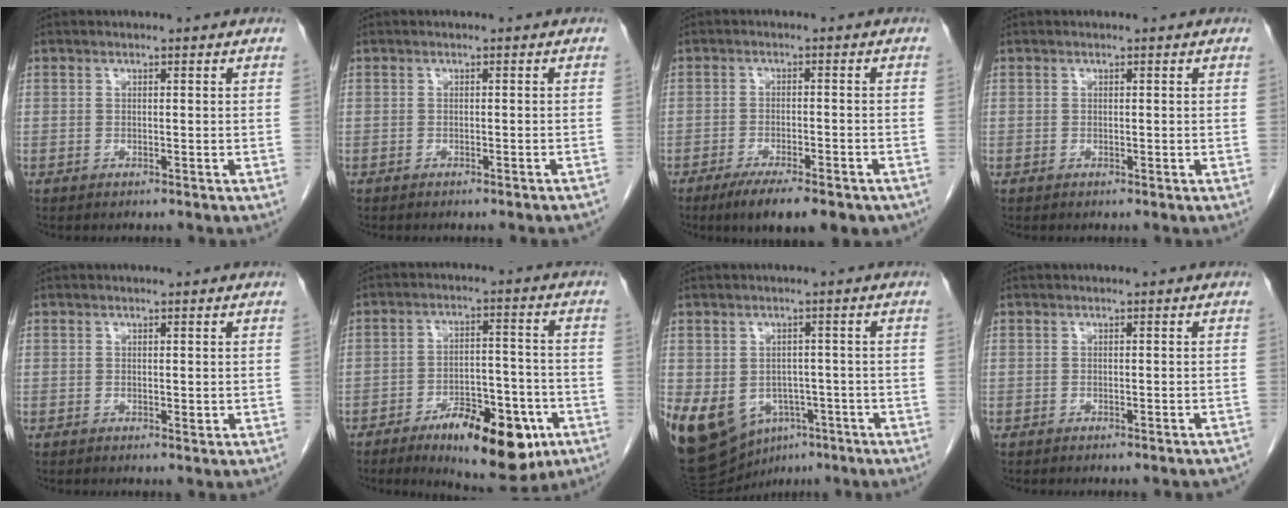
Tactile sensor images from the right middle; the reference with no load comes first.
{"total": 3.9, "force": [-3.7, -0.1, 1.2], "torque": [-0.015, -0.008, -0.041]}
{"total": 11.6, "force": [-8.5, 3.1, 7.2], "torque": [-0.086, -0.007, -0.118]}
{"total": 0.0}
{"total": 0.5, "force": [0.0, 0.3, 0.4], "torque": [-0.003, -0.001, 0.000]}
{"total": 14.1, "force": [-7.6, 5.1, 10.7], "torque": [-0.148, 0.004, -0.108]}
{"total": 12.9, "force": [-5.8, 9.5, 6.6], "torque": [-0.139, 0.008, -0.078]}
{"total": 4.8, "force": [-4.6, 0.6, 1.5], "torque": [-0.018, -0.007, -0.047]}